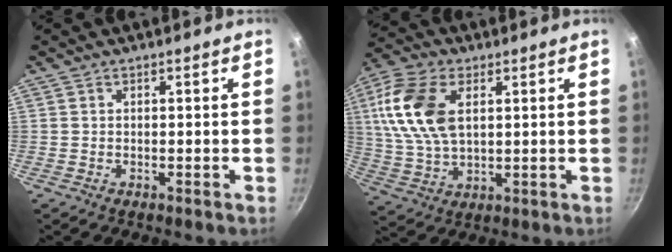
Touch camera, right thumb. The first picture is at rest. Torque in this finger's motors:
{"motor_torque": [1.65, 1.89, 1.95, 0.11, 0.53]}